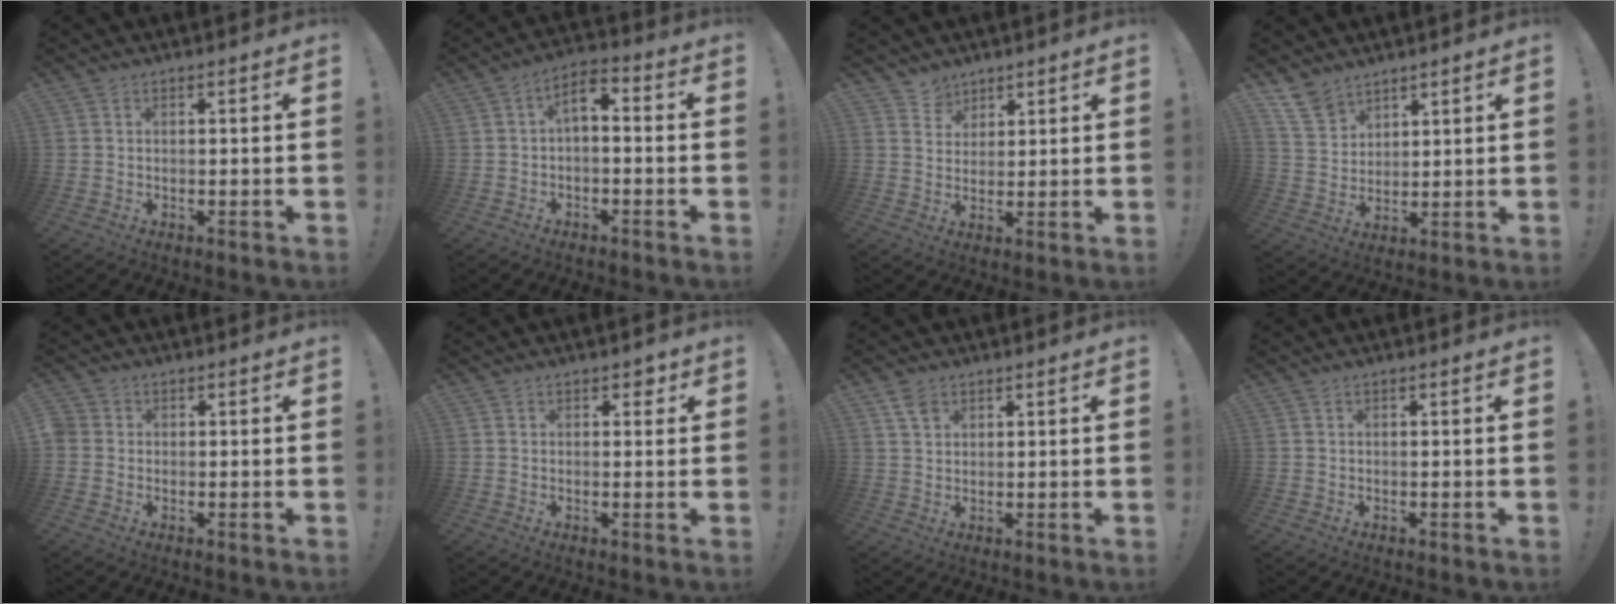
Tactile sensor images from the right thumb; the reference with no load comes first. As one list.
[{"total": 4.9, "force": [-1.0, 2.5, 4.1], "torque": [-0.071, 0.011, -0.017]}, {"total": 4.4, "force": [3.3, 3.0, 0.0], "torque": [0.003, -0.026, 0.061]}, {"total": 9.3, "force": [7.2, 5.3, 2.6], "torque": [-0.054, -0.041, 0.143]}, {"total": 1.9, "force": [-0.4, 1.6, 1.0], "torque": [-0.019, 0.007, -0.005]}, {"total": 1.8, "force": [0.9, 1.3, 0.9], "torque": [0.002, -0.003, 0.011]}, {"total": 3.6, "force": [2.2, 2.2, 1.9], "torque": [-0.030, -0.004, 0.040]}, {"total": 0.0}]